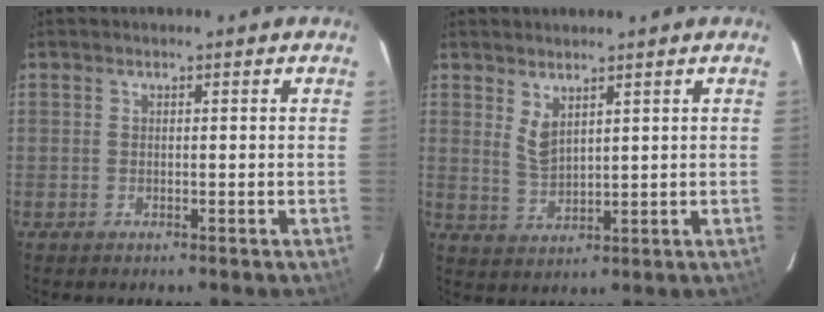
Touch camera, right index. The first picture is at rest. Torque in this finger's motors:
{"motor_torque": [-0.11, 0.06, -0.02, 0.04]}